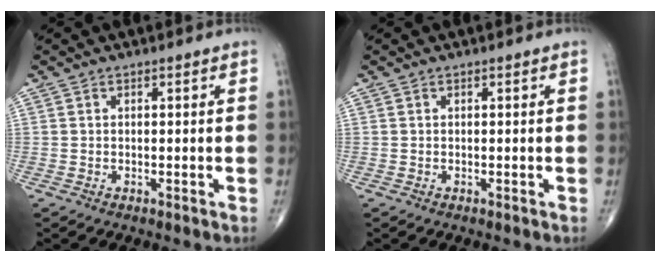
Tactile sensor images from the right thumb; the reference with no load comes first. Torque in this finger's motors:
{"motor_torque": [-0.30, -0.03, -0.13, 0.13, -0.01]}